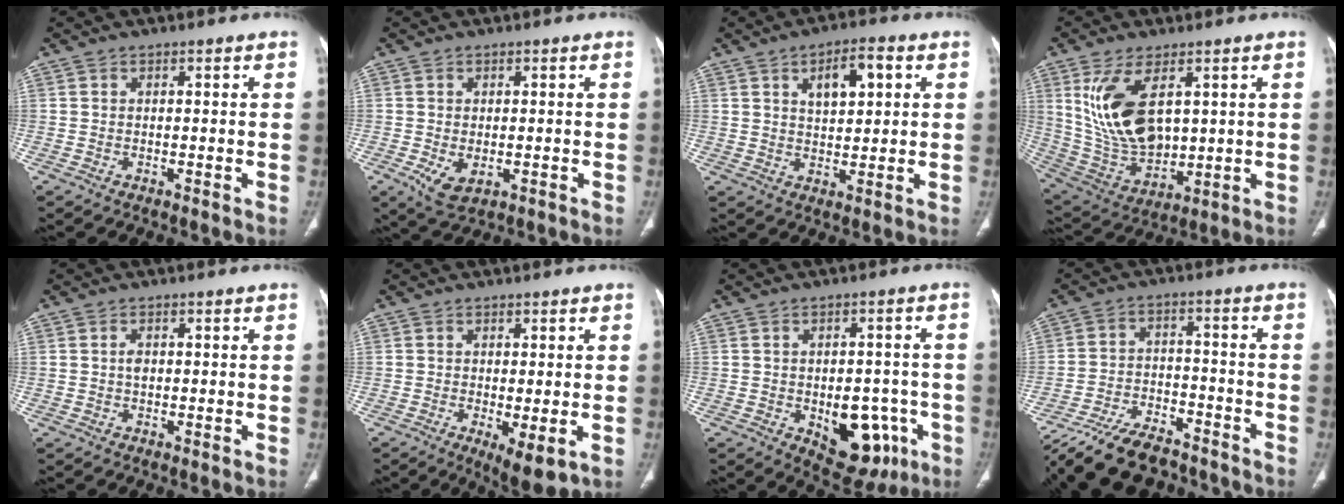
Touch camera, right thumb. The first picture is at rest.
{"total": 5.0, "force": [-1.3, 3.0, 3.8], "torque": [-0.070, -0.006, -0.011]}
{"total": 7.6, "force": [2.8, 3.6, 6.1], "torque": [-0.078, -0.002, 0.045]}
{"total": 15.7, "force": [4.7, 8.4, 12.4], "torque": [-0.231, -0.022, 0.114]}
{"total": 1.5, "force": [0.1, 1.0, 1.1], "torque": [-0.018, 0.002, 0.002]}
{"total": 6.2, "force": [-1.6, 2.0, 5.6], "torque": [-0.092, -0.021, -0.019]}
{"total": 13.1, "force": [-4.3, 7.8, 9.6], "torque": [-0.083, 0.020, -0.041]}
{"total": 17.4, "force": [-14.3, 6.9, 7.2], "torque": [-0.136, 0.058, -0.229]}